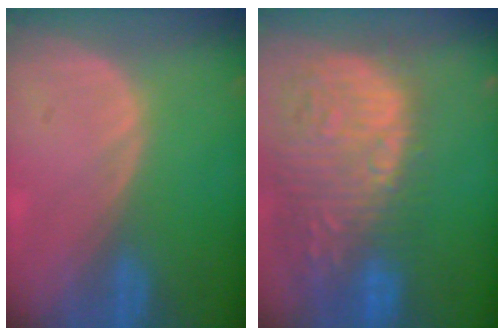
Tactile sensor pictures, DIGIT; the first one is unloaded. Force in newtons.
{"total": 15.8, "press": 12.9, "slide": 9.1}